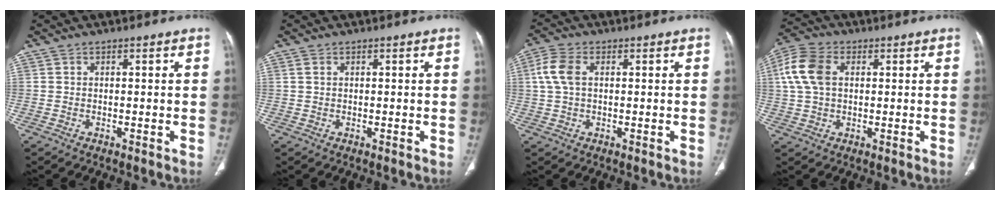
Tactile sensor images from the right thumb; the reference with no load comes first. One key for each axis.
{"total": 0.9, "fx": 0.3, "fy": 0.6, "fz": 0.5, "tx": -0.014, "ty": 0.008, "tz": 0.009}
{"total": 5.6, "fx": 0.8, "fy": 3.6, "fz": 4.3, "tx": -0.109, "ty": 0.017, "tz": 0.016}
{"total": 9.3, "fx": 1.7, "fy": 6.4, "fz": 6.6, "tx": -0.150, "ty": 0.020, "tz": 0.031}